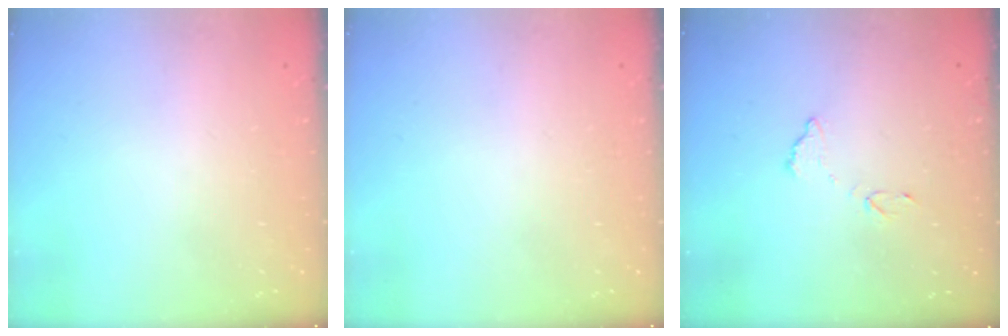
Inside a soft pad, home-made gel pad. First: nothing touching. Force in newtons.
{"total": 0.0}
{"total": 7.1, "press": 7.1, "slide": 0.3}